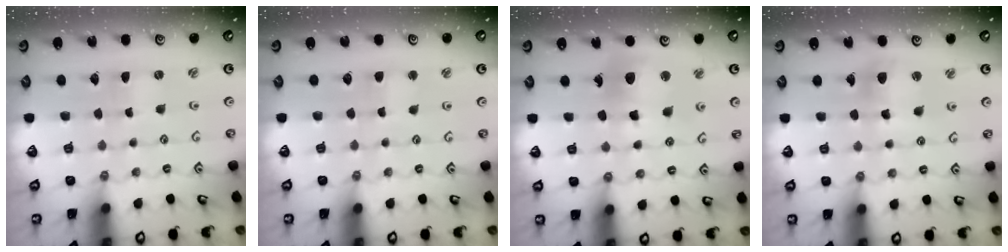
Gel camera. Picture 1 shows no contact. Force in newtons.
{"total": 2.4, "press": 2.4, "slide": 0.4}
{"total": 12.0, "press": 11.9, "slide": 1.6}
{"total": 9.2, "press": 9.1, "slide": 1.3}